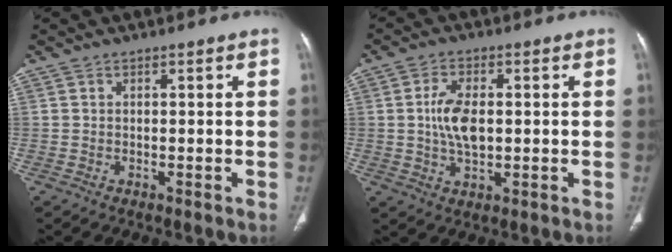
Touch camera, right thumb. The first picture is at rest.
{"total": 7.1, "force": [0.4, 3.9, 5.9], "torque": [-0.113, 0.001, 0.007]}